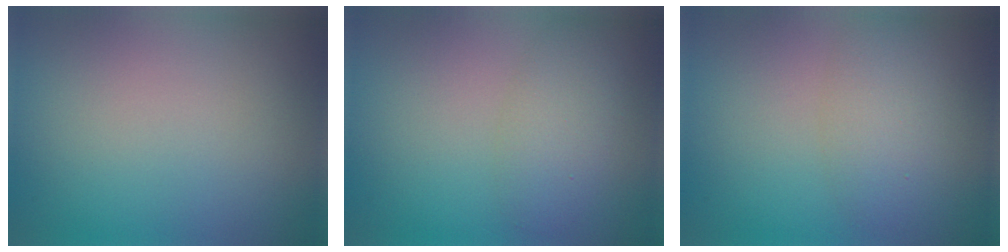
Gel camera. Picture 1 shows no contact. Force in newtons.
{"total": 2.8, "press": 2.8, "slide": 0.1}
{"total": 2.7, "press": 2.7, "slide": 0.2}